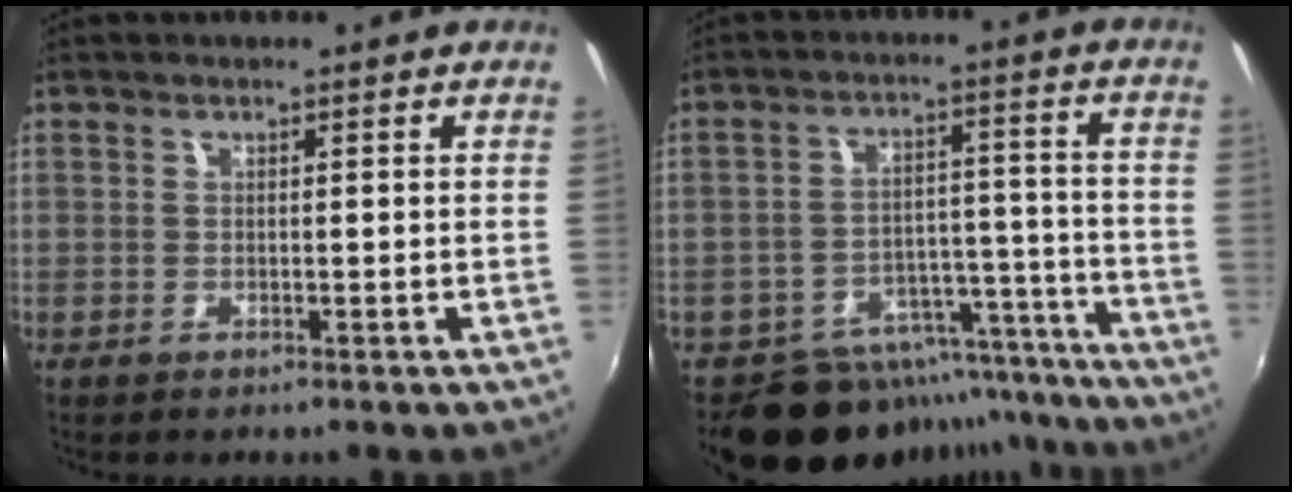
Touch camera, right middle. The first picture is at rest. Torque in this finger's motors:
{"motor_torque": [0.32, -1.29, 0.05, 0.00]}